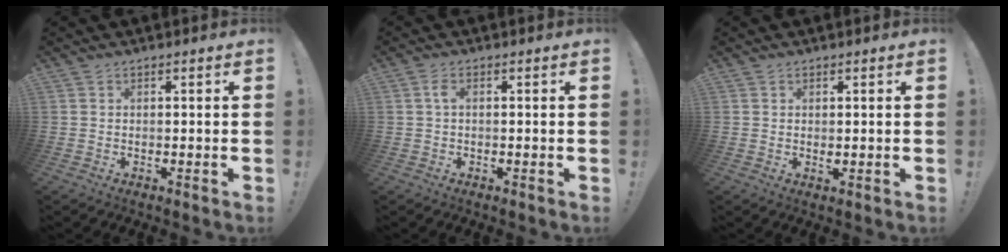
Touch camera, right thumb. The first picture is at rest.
{"total": 2.0, "force": [0.2, 0.9, 1.8], "torque": [-0.037, 0.005, 0.003]}
{"total": 0.7, "force": [0.4, 0.5, 0.4], "torque": [0.001, -0.003, 0.006]}